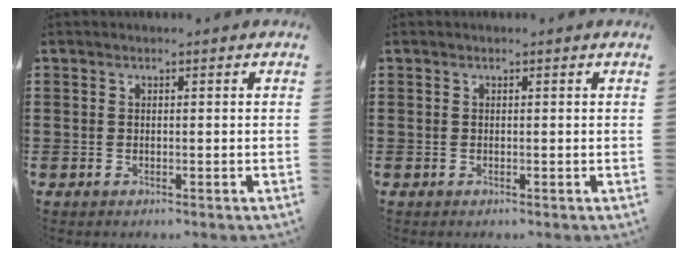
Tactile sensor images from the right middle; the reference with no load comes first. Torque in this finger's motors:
{"motor_torque": [-0.06, -0.01, -0.01, 0.02]}